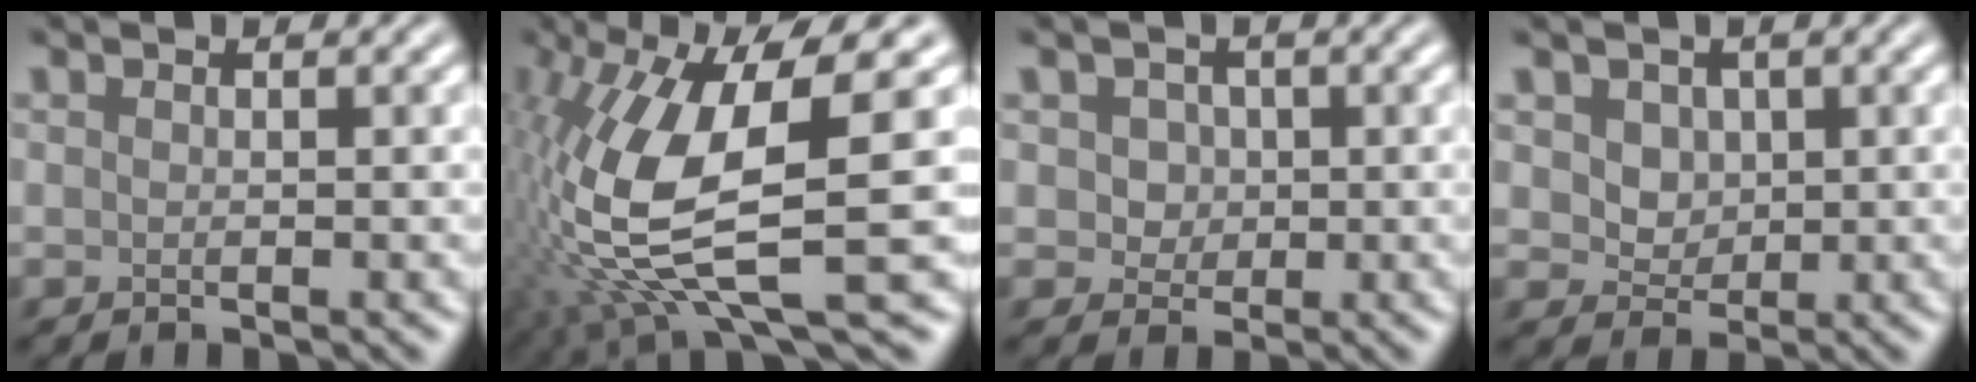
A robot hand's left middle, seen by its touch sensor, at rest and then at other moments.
{"total": 12.3, "force": [-0.9, 3.7, 11.7], "torque": [-0.254, -0.018, -0.009]}
{"total": 3.3, "force": [1.3, 2.7, 1.5], "torque": [-0.025, 0.011, 0.015]}
{"total": 3.9, "force": [1.7, 3.0, 1.8], "torque": [-0.045, 0.001, 0.031]}